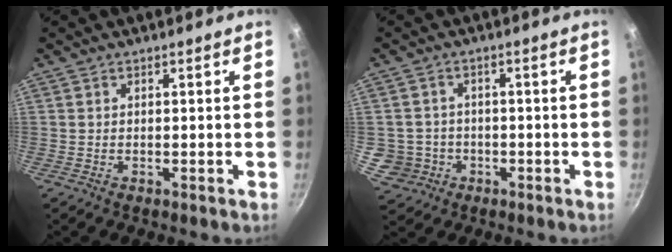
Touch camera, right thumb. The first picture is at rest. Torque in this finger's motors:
{"motor_torque": [-0.04, -0.31, 0.29, -0.14, -0.01]}